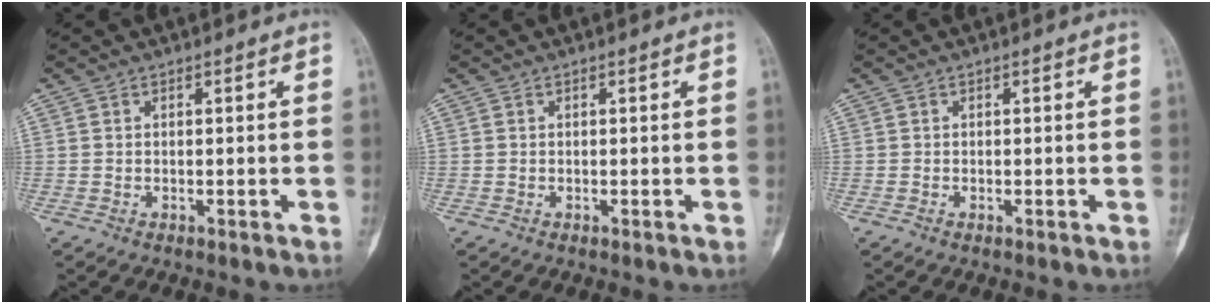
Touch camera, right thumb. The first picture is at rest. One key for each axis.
{"total": 0.0}
{"total": 0.0}